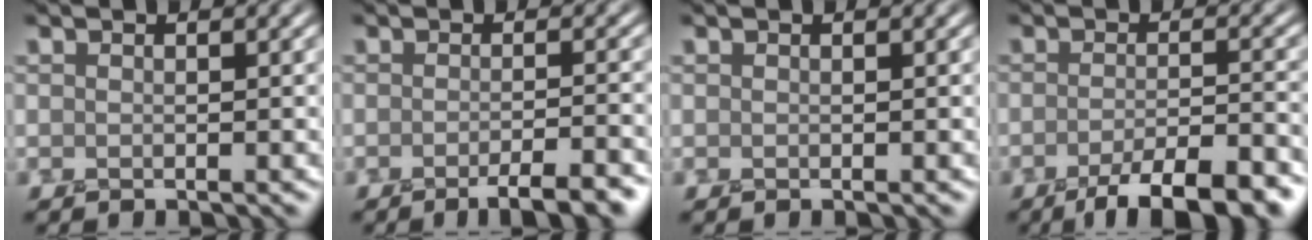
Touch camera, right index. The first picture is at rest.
{"total": 4.4, "force": [-2.6, 1.0, 3.4], "torque": [-0.041, -0.002, -0.040]}
{"total": 0.0}
{"total": 7.3, "force": [-4.6, 1.9, 5.4], "torque": [-0.078, -0.003, -0.074]}